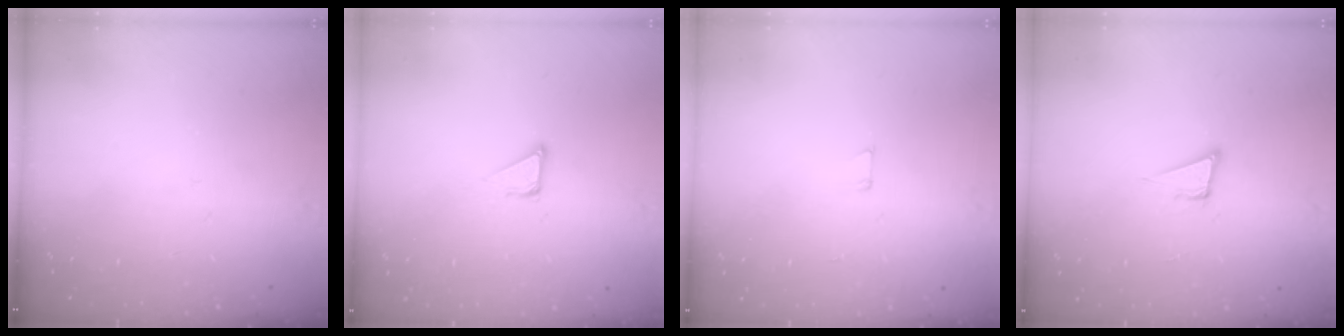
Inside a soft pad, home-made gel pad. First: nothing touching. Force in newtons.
{"total": 3.5, "press": 3.5, "slide": 0.2}
{"total": 2.9, "press": 2.9, "slide": 0.2}
{"total": 4.3, "press": 3.1, "slide": 3.0}